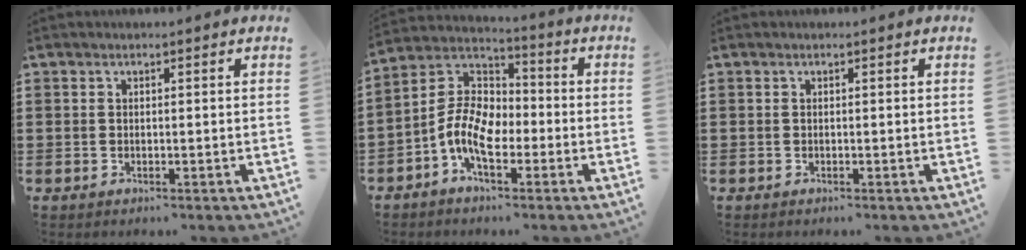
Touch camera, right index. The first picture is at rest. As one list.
[{"total": 9.5, "force": [-3.2, 5.2, 7.2], "torque": [-0.177, -0.006, -0.069]}, {"total": 0.0}]